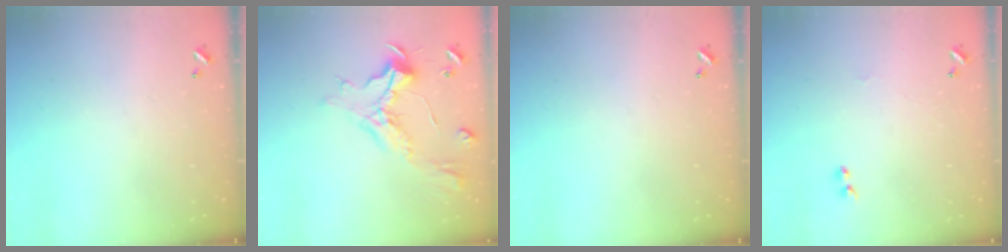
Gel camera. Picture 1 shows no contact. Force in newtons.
{"total": 1.1, "press": 0.5, "slide": 1.0}
{"total": 0.0}
{"total": 1.8, "press": 1.7, "slide": 0.6}